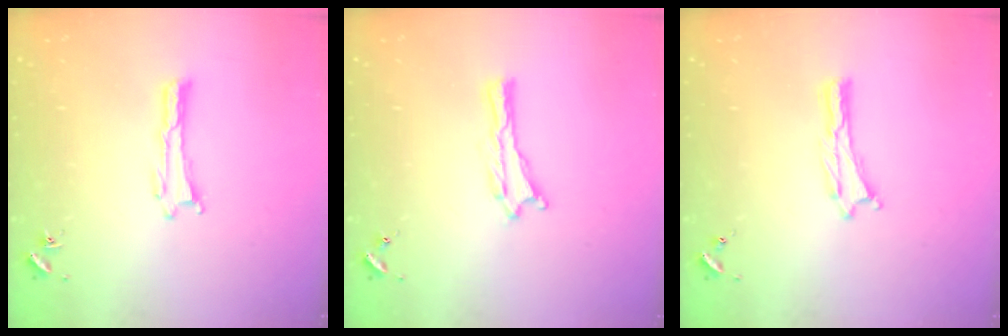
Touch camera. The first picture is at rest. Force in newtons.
{"total": 0.0}
{"total": 0.0}